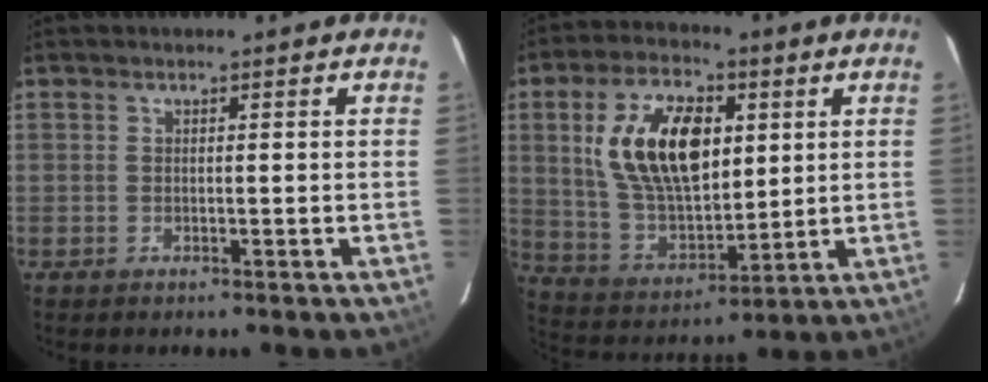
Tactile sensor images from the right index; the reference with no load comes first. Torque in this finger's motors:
{"motor_torque": [0.75, 0.05, 1.05, 0.21]}